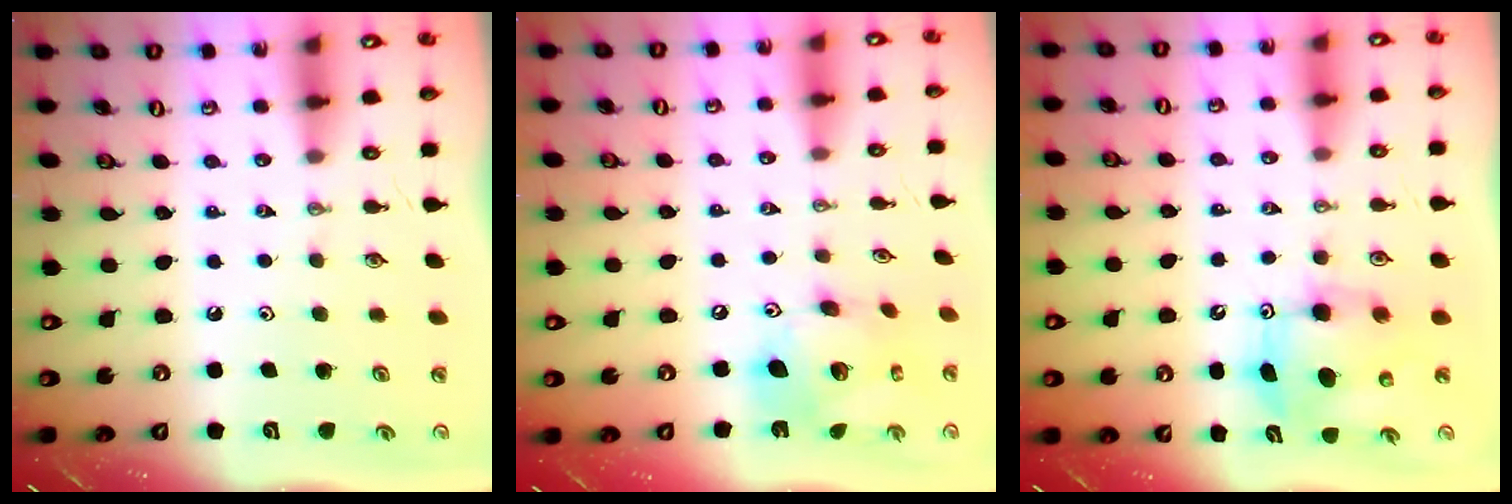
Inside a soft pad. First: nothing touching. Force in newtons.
{"total": 15.6, "press": 15.6, "slide": 1.5}
{"total": 7.8, "press": 7.5, "slide": 2.0}